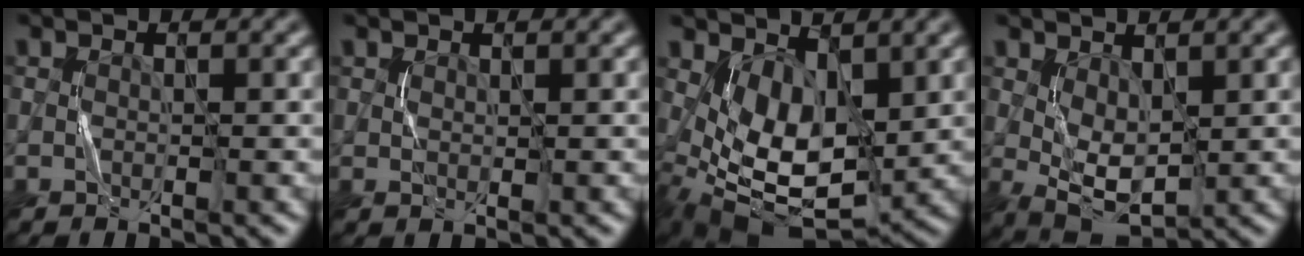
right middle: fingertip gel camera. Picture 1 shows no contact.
{"total": 0.7, "force": [0.4, 0.3, 0.5], "torque": [-0.012, -0.001, 0.008]}
{"total": 7.4, "force": [1.2, 4.1, 6.0], "torque": [-0.115, -0.015, 0.026]}
{"total": 4.0, "force": [0.6, 2.1, 3.3], "torque": [-0.072, -0.004, 0.016]}